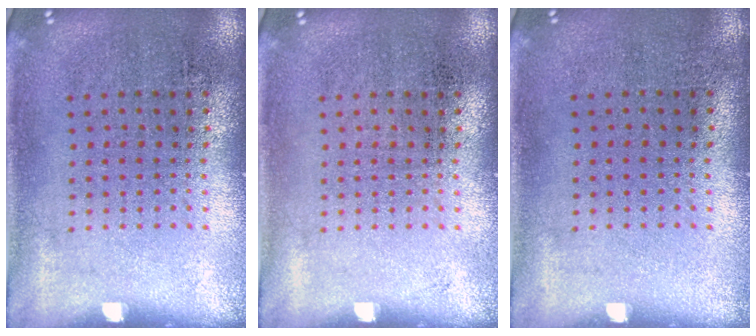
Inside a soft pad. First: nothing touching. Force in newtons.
{"total": 0.0}
{"total": 0.0}